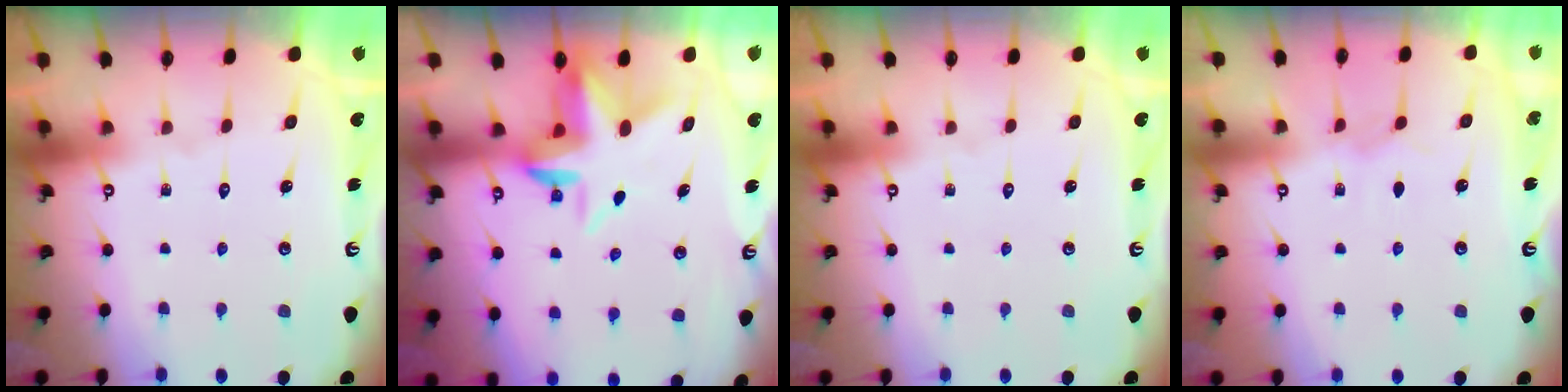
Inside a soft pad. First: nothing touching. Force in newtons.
{"total": 4.8, "press": 4.7, "slide": 1.0}
{"total": 0.0}
{"total": 2.6, "press": 2.6, "slide": 0.4}